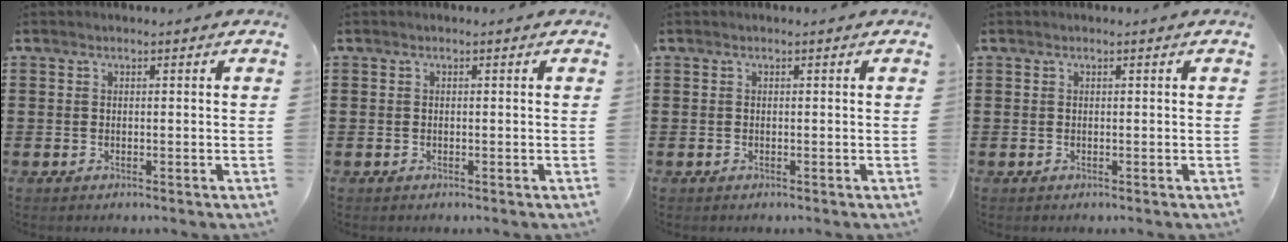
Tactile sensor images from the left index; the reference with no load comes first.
{"total": 0.0}
{"total": 0.0}
{"total": 0.0}